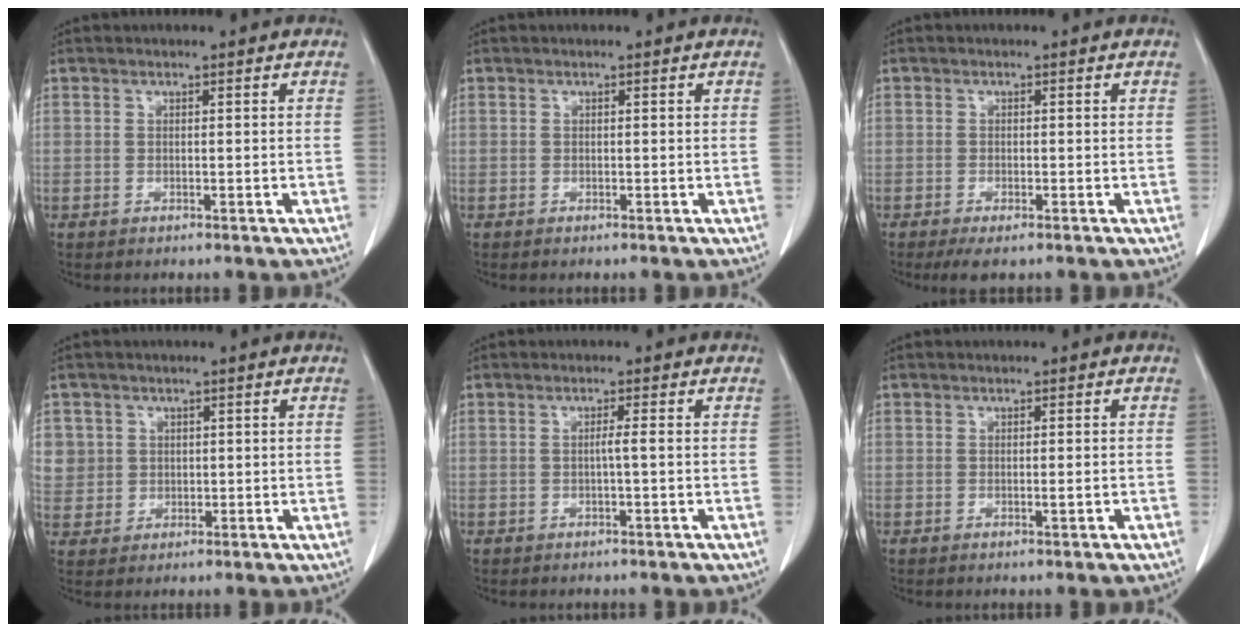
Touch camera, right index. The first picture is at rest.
{"total": 0.0}
{"total": 2.7, "force": [-1.7, 0.7, 1.9], "torque": [-0.033, -0.006, -0.024]}
{"total": 6.2, "force": [1.9, 5.9, 0.5], "torque": [-0.014, 0.013, 0.050]}
{"total": 1.1, "force": [-0.2, -0.3, 1.0], "torque": [-0.015, 0.003, -0.006]}
{"total": 1.0, "force": [-0.3, 0.0, 0.9], "torque": [-0.018, -0.002, -0.002]}